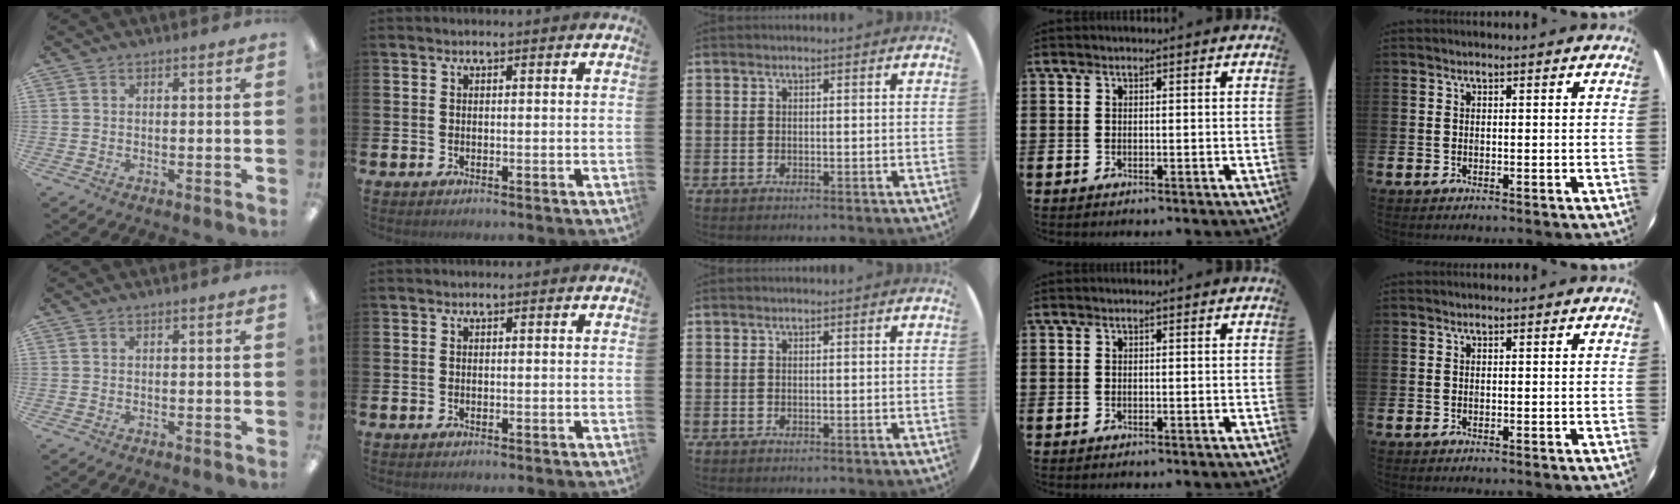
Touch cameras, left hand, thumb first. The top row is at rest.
{}